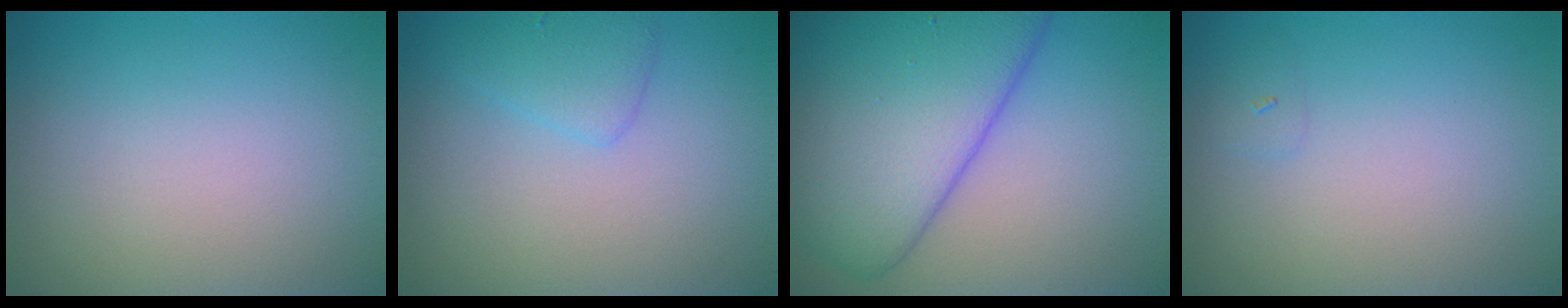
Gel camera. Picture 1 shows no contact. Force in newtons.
{"total": 1.8, "press": 1.8, "slide": 0.2}
{"total": 11.1, "press": 11.1, "slide": 0.5}
{"total": 0.6, "press": 0.6, "slide": 0.1}